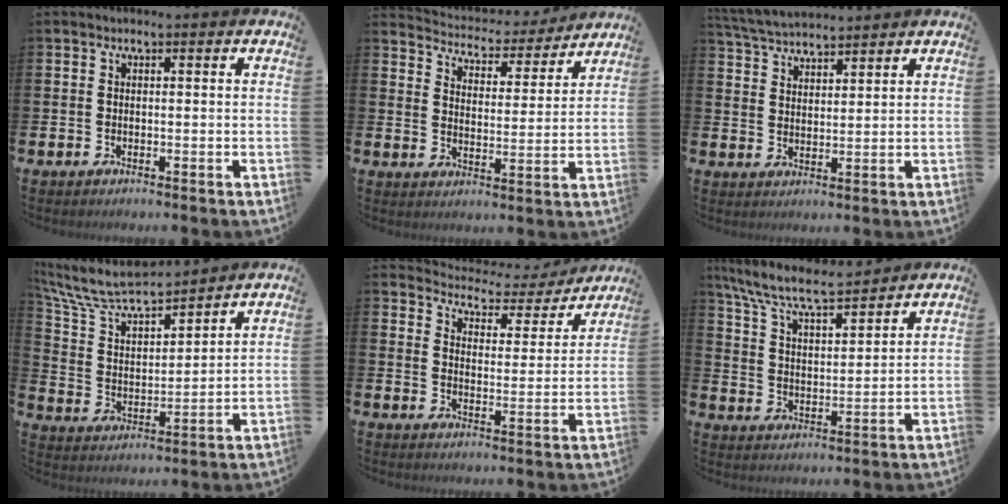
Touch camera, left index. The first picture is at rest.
{"total": 4.8, "force": [4.6, 1.3, 0.3], "torque": [-0.027, -0.043, 0.072]}
{"total": 4.4, "force": [4.4, 0.6, 0.5], "torque": [-0.032, -0.020, 0.080]}
{"total": 8.5, "force": [7.8, 1.8, 2.8], "torque": [-0.099, -0.054, 0.136]}
{"total": 3.9, "force": [3.7, 1.2, 0.4], "torque": [-0.026, -0.038, 0.054]}
{"total": 8.3, "force": [7.7, 1.0, 3.0], "torque": [-0.089, -0.048, 0.134]}